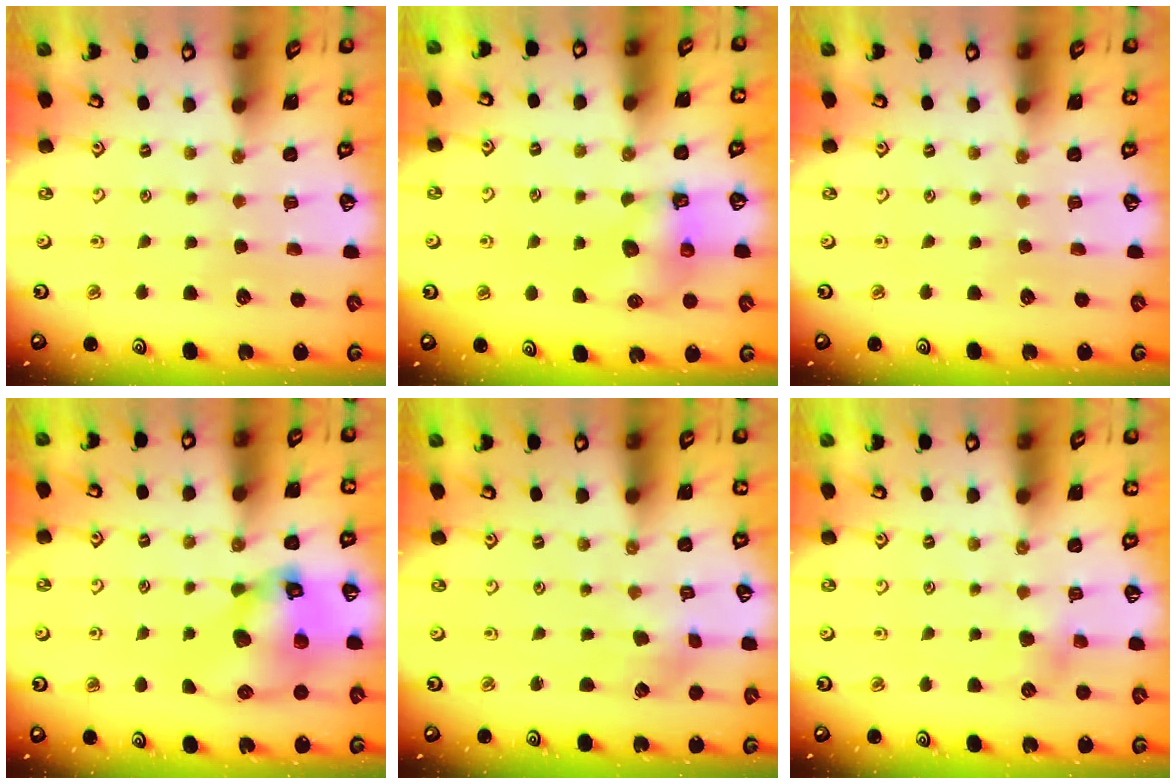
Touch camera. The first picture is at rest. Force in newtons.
{"total": 6.2, "press": 6.2, "slide": 0.1}
{"total": 0.0}
{"total": 13.2, "press": 13.1, "slide": 1.9}
{"total": 2.4, "press": 2.3, "slide": 0.6}
{"total": 4.8, "press": 4.8, "slide": 0.3}